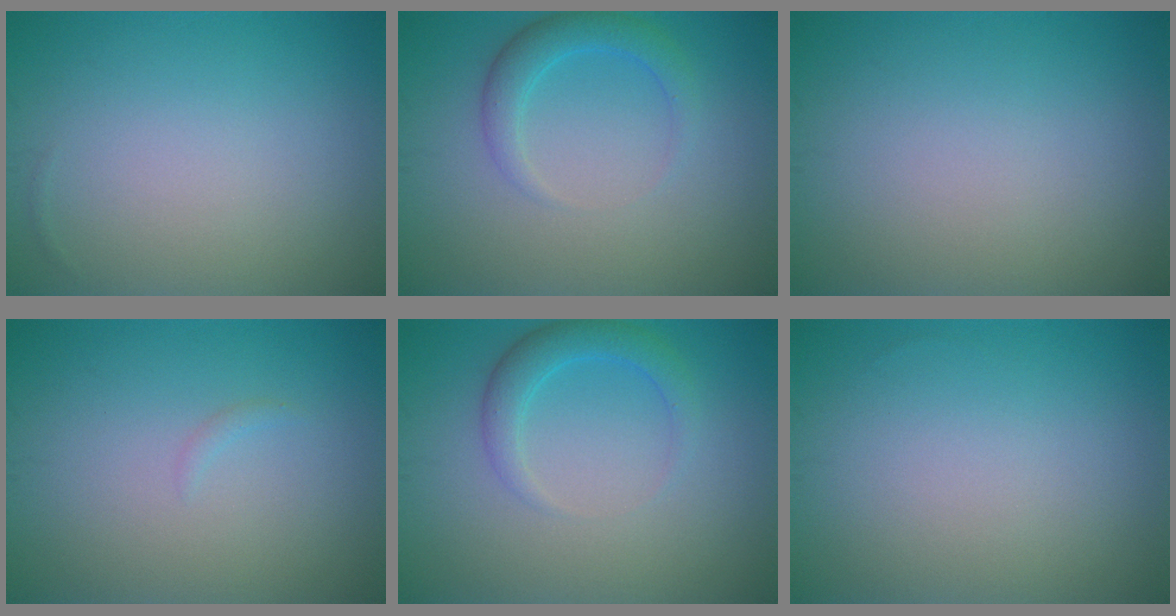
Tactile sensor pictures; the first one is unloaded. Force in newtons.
{"total": 2.6, "press": 2.6, "slide": 0.2}
{"total": 0.0}
{"total": 0.5, "press": 0.5, "slide": 0.1}
{"total": 2.6, "press": 2.6, "slide": 0.2}
{"total": 0.0}